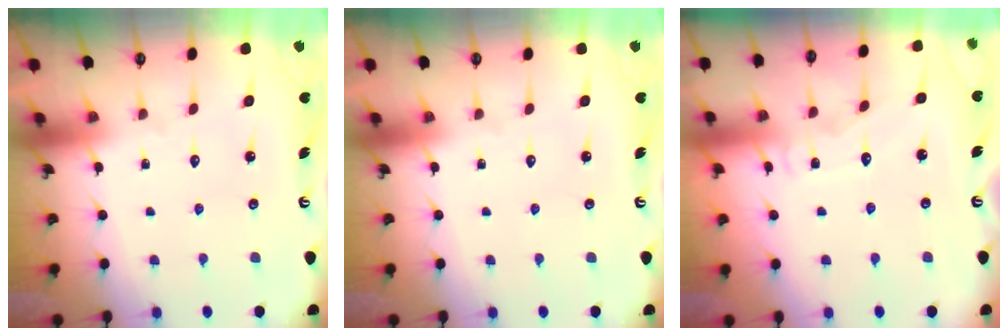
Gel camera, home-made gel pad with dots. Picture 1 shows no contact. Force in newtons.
{"total": 0.0}
{"total": 5.5, "press": 5.5, "slide": 0.5}